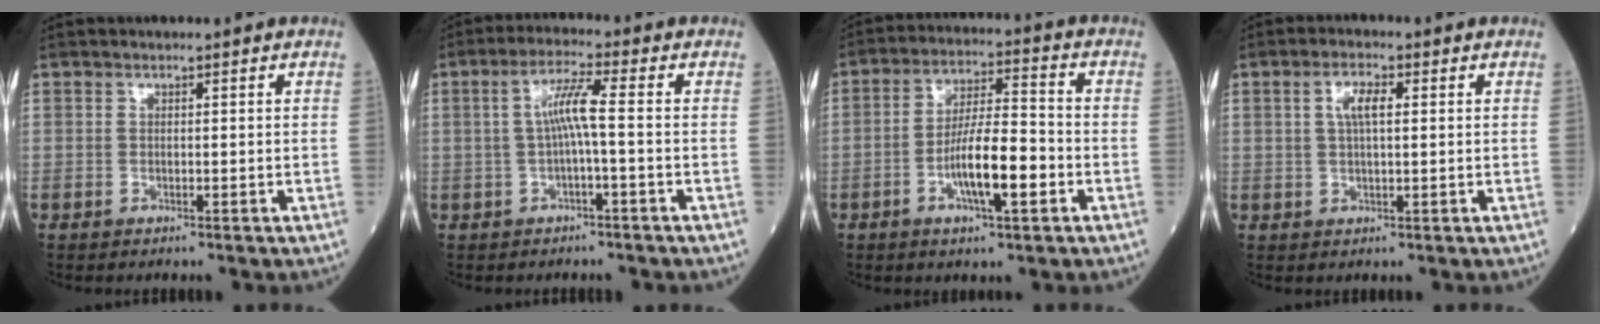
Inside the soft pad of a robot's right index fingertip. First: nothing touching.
{"total": 5.0, "force": [-0.2, 0.0, 5.0], "torque": [-0.096, 0.016, -0.001]}
{"total": 10.0, "force": [-3.2, 1.8, 9.4], "torque": [-0.171, 0.005, -0.057]}
{"total": 3.8, "force": [1.0, 1.1, 3.5], "torque": [-0.070, 0.008, 0.019]}